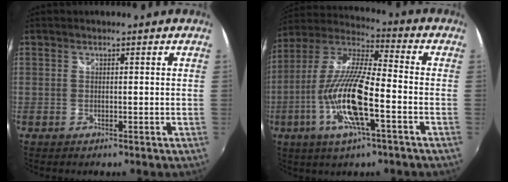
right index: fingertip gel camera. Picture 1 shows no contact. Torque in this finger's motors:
{"motor_torque": [2.14, 0.00, 1.05, 0.21]}